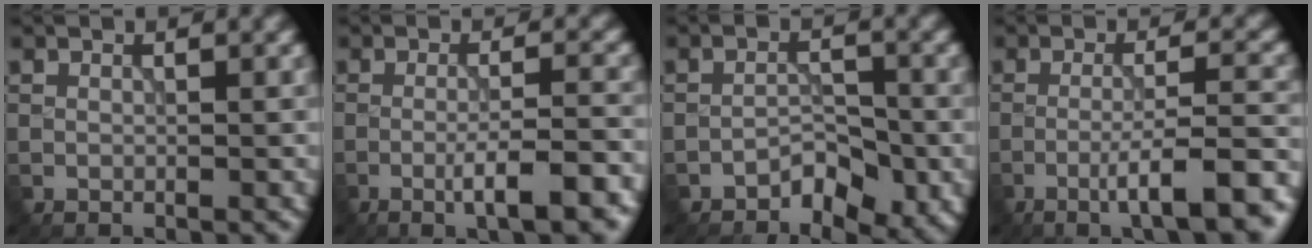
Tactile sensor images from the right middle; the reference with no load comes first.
{"total": 5.7, "force": [-2.5, 0.8, 5.0], "torque": [-0.074, 0.007, -0.042]}
{"total": 2.5, "force": [-1.7, 1.2, 1.3], "torque": [-0.015, 0.009, -0.027]}
{"total": 7.6, "force": [-4.0, 1.1, 6.3], "torque": [-0.092, 0.010, -0.062]}